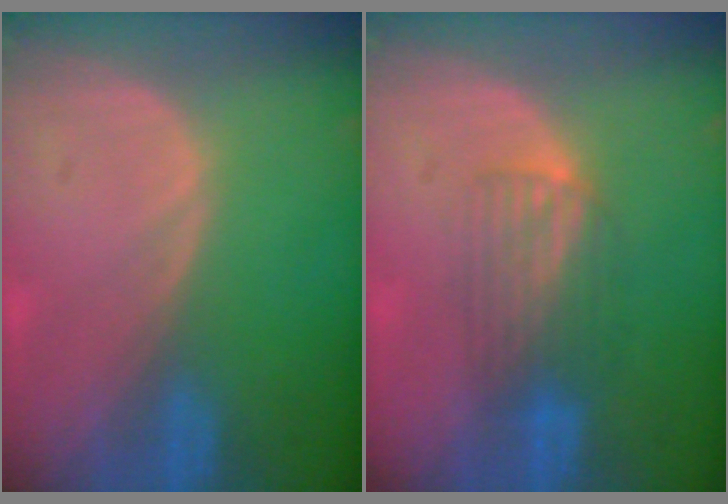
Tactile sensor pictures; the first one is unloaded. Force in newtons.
{"total": 4.3, "press": 4.2, "slide": 1.1}